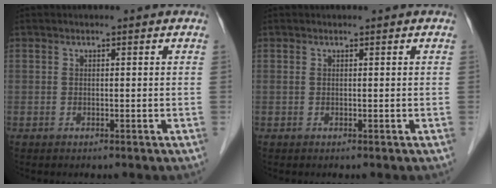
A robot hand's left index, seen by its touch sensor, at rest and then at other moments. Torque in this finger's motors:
{"motor_torque": [-0.03, 0.04, 0.01, 0.00]}